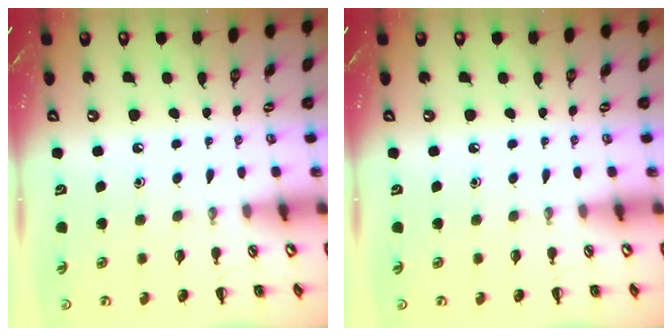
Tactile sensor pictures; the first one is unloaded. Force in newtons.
{"total": 0.0}